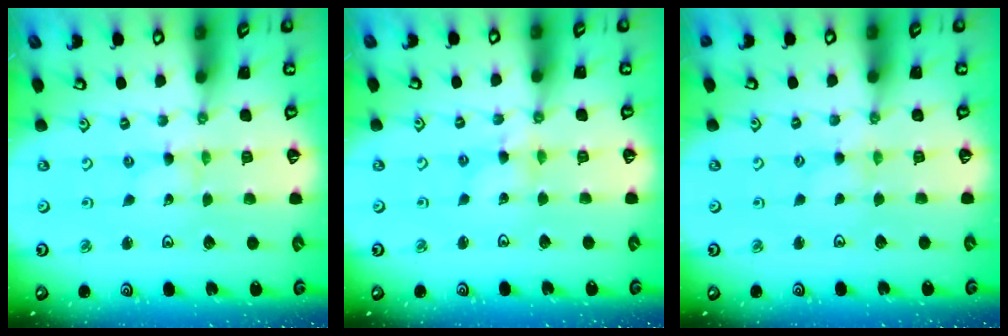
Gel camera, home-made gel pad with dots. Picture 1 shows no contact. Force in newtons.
{"total": 2.7, "press": 2.7, "slide": 0.2}
{"total": 1.6, "press": 1.6, "slide": 0.3}